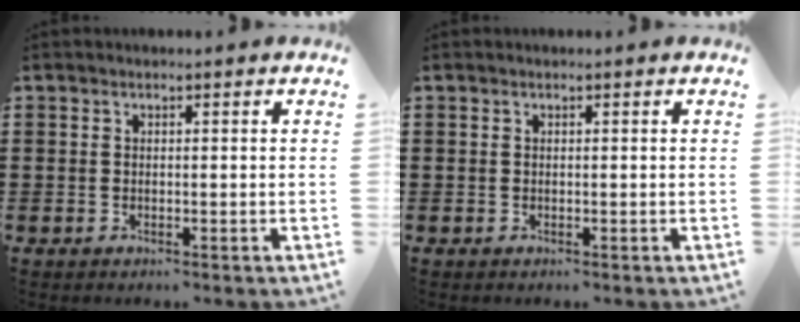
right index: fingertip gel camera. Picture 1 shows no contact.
{"total": 0.0}